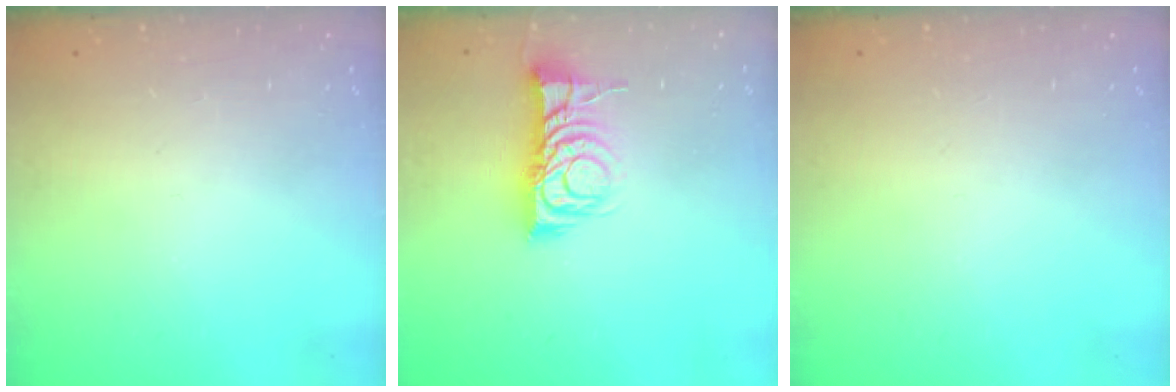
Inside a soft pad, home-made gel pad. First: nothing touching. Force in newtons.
{"total": 10.8, "press": 10.8, "slide": 0.8}
{"total": 0.0}